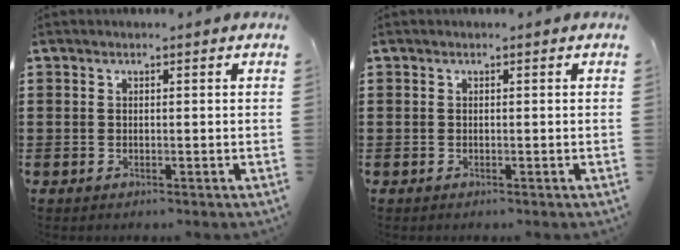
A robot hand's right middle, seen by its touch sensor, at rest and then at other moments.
{"total": 0.0}